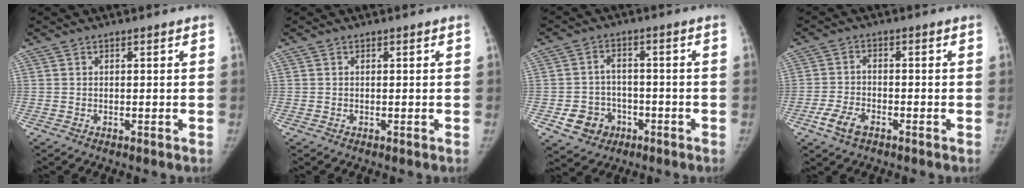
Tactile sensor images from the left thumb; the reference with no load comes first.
{"total": 0.0}
{"total": 7.4, "force": [-3.1, 6.2, 2.5], "torque": [-0.023, 0.023, -0.041]}
{"total": 5.2, "force": [-3.0, 2.7, 3.3], "torque": [-0.070, 0.011, -0.057]}